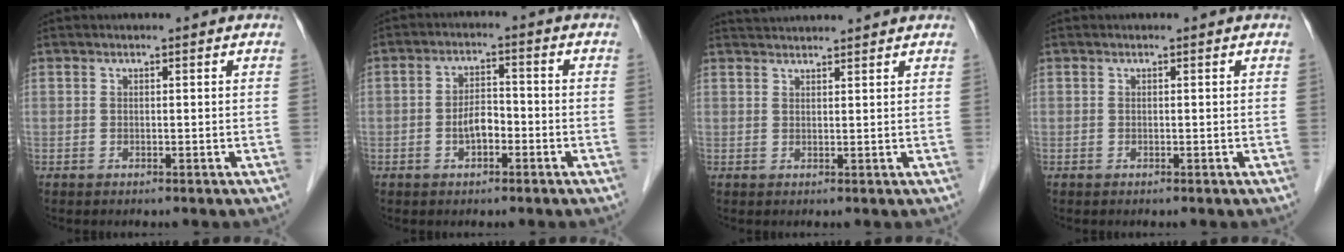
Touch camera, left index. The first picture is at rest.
{"total": 4.0, "force": [-1.5, 2.1, 3.1], "torque": [-0.060, 0.012, -0.027]}
{"total": 5.1, "force": [5.0, -0.4, 1.1], "torque": [-0.017, 0.035, 0.075]}
{"total": 0.0}